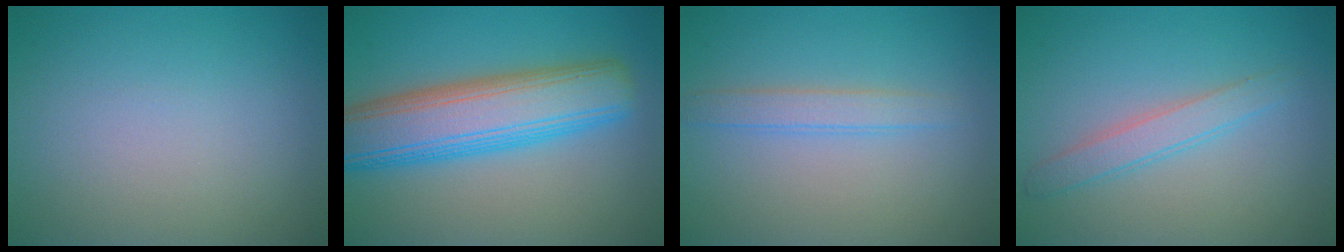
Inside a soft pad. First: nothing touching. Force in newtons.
{"total": 9.0, "press": 9.0, "slide": 0.5}
{"total": 1.9, "press": 1.9, "slide": 0.0}
{"total": 2.2, "press": 2.2, "slide": 0.1}